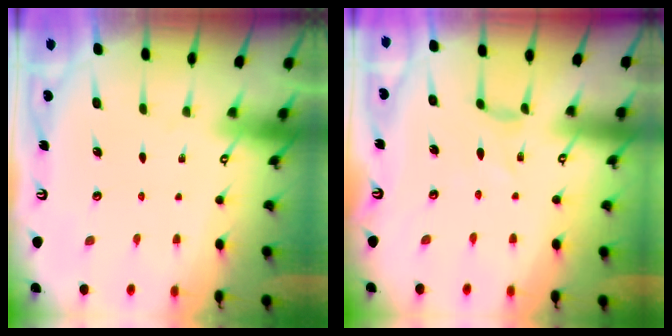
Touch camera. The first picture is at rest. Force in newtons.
{"total": 0.6, "press": 0.5, "slide": 0.3}